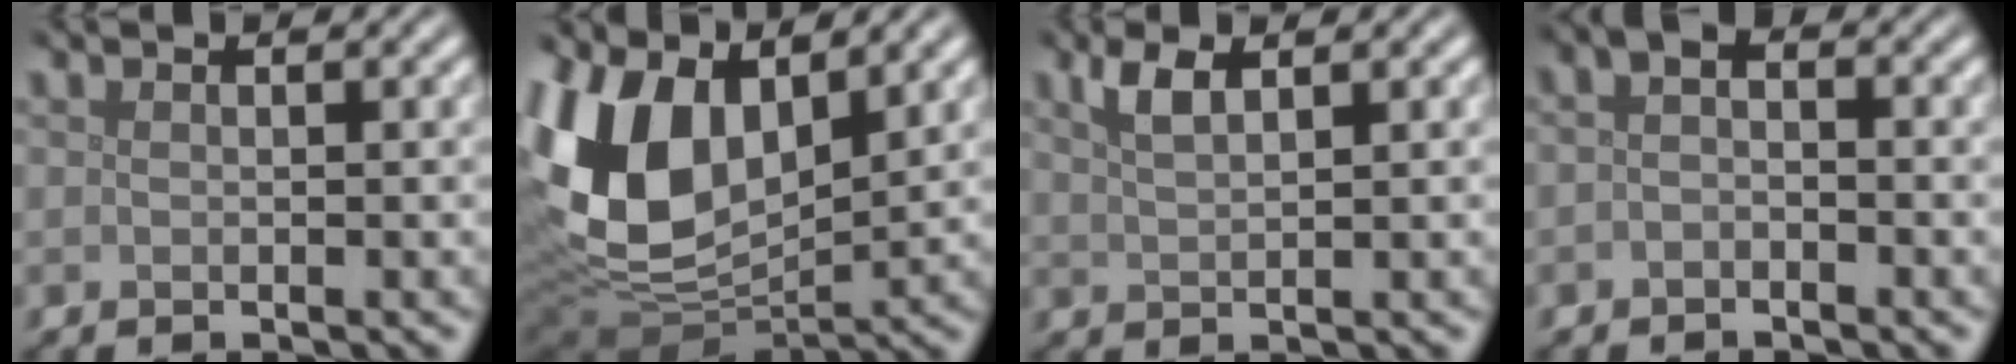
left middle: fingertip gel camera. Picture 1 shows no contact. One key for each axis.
{"total": 14.7, "fx": 3.0, "fy": 9.1, "fz": 11.2, "tx": -0.251, "ty": -0.014, "tz": 0.062}
{"total": 2.3, "fx": 1.4, "fy": 0.7, "fz": 1.6, "tx": -0.034, "ty": 0.003, "tz": 0.029}
{"total": 1.4, "fx": -0.4, "fy": 0.7, "fz": 1.2, "tx": -0.027, "ty": 0.003, "tz": -0.012}